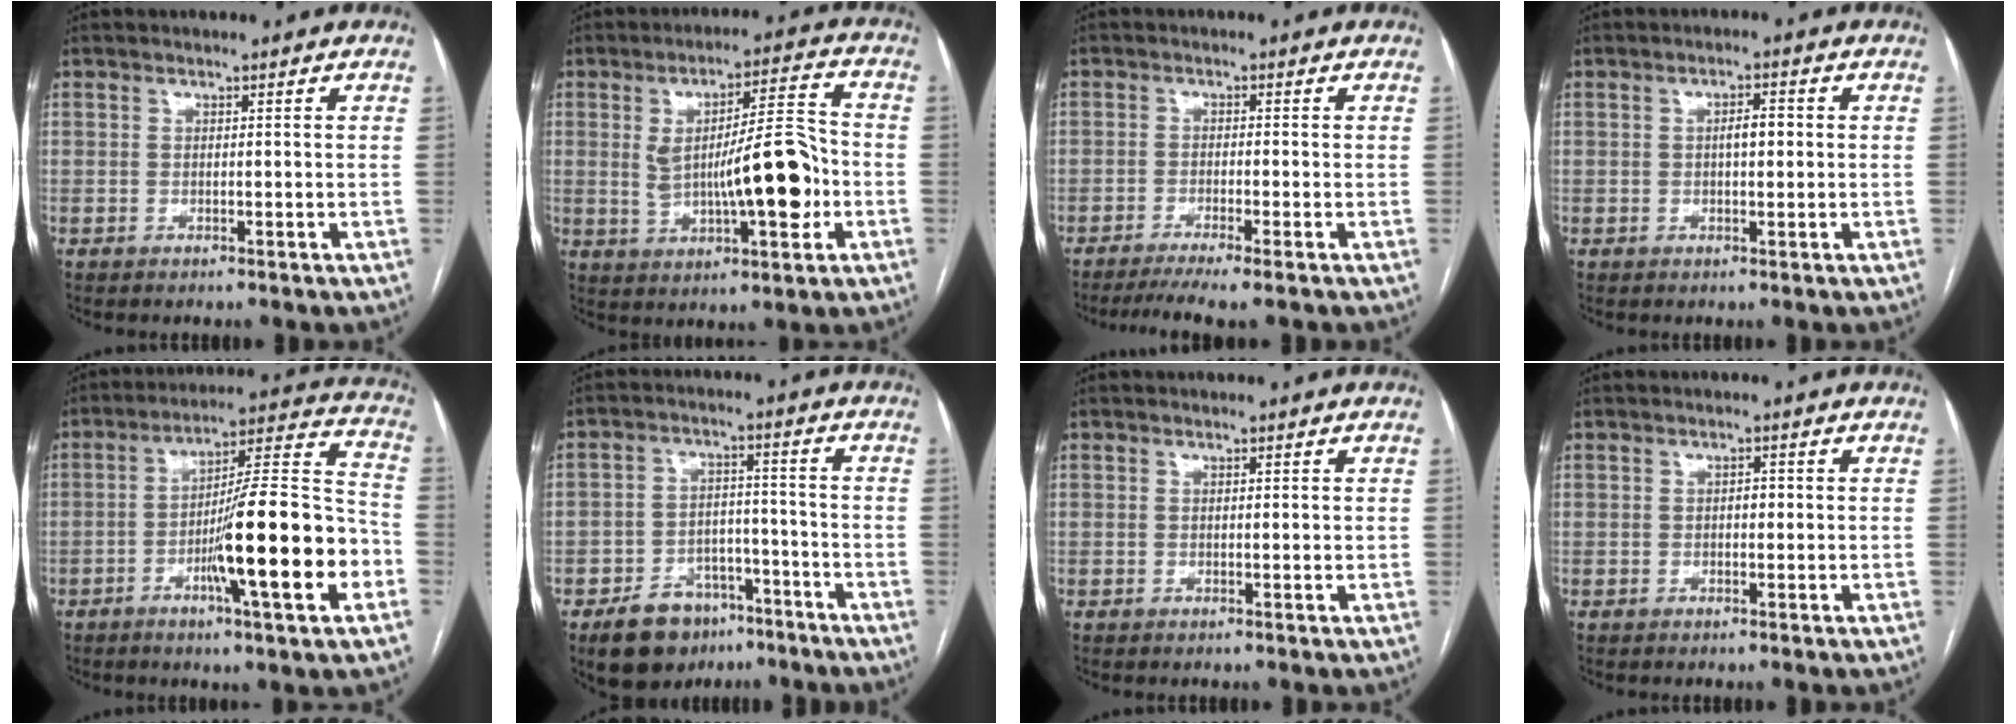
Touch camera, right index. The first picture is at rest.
{"total": 13.0, "force": [-1.3, 2.8, 12.6], "torque": [-0.208, 0.015, -0.013]}
{"total": 6.1, "force": [-4.7, -0.7, 3.9], "torque": [-0.058, -0.011, -0.076]}
{"total": 2.7, "force": [0.2, 0.9, 2.6], "torque": [-0.042, 0.006, 0.002]}
{"total": 19.0, "force": [-6.0, 1.0, 18.0], "torque": [-0.274, 0.002, -0.093]}
{"total": 9.9, "force": [-6.7, 6.2, 4.0], "torque": [-0.065, 0.018, -0.101]}
{"total": 0.7, "force": [0.2, 0.1, 0.7], "torque": [-0.013, 0.000, 0.002]}
{"total": 1.2, "force": [0.0, 0.7, 1.0], "torque": [-0.012, 0.004, -0.002]}